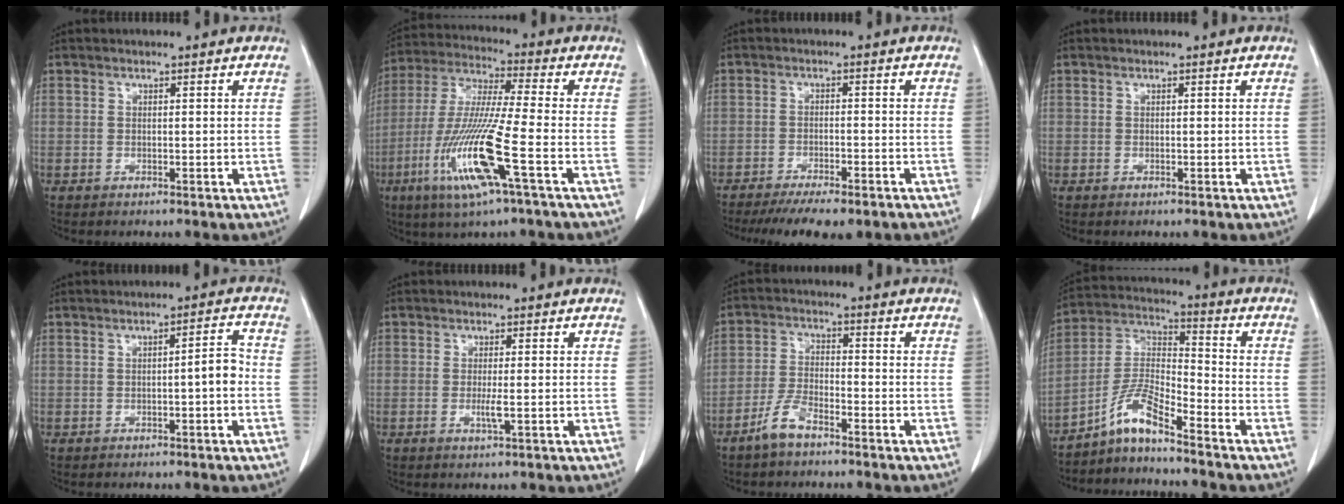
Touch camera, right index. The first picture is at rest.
{"total": 15.2, "force": [-5.8, -0.1, 14.0], "torque": [-0.297, -0.022, -0.115]}
{"total": 9.7, "force": [-7.8, 2.0, 5.5], "torque": [-0.075, -0.012, -0.114]}
{"total": 0.0}
{"total": 3.1, "force": [-0.7, 0.3, 3.0], "torque": [-0.037, 0.006, -0.012]}
{"total": 1.8, "force": [-0.4, -0.1, 1.8], "torque": [-0.038, -0.006, -0.007]}
{"total": 5.0, "force": [-3.7, 1.5, 3.0], "torque": [-0.071, 0.000, -0.072]}
{"total": 7.4, "force": [-5.9, 0.3, 4.5], "torque": [-0.101, 0.009, -0.115]}